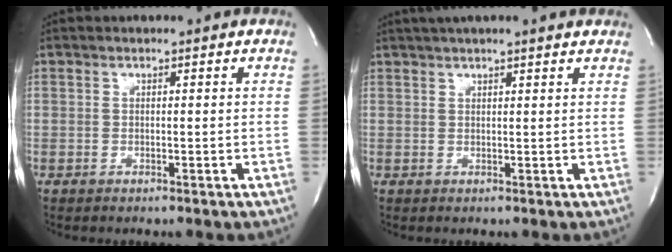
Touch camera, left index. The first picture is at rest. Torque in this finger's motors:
{"motor_torque": [1.05, -1.09, 0.41, 0.11]}